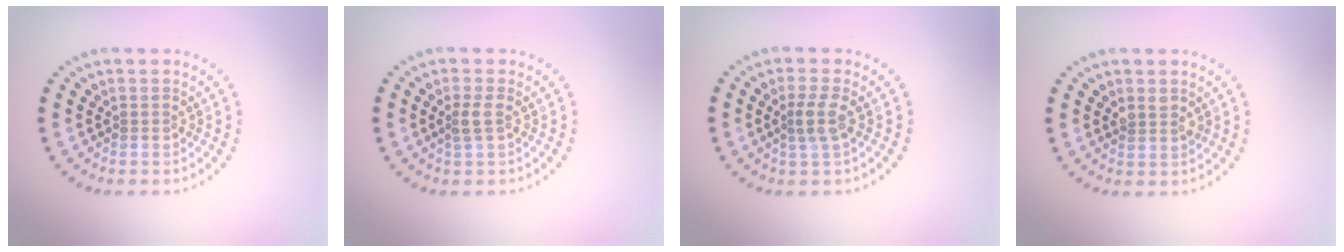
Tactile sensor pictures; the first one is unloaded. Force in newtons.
{"total": 1.4, "press": 1.1, "slide": 0.8}
{"total": 2.1, "press": 1.8, "slide": 1.1}
{"total": 1.1, "press": 1.0, "slide": 0.4}